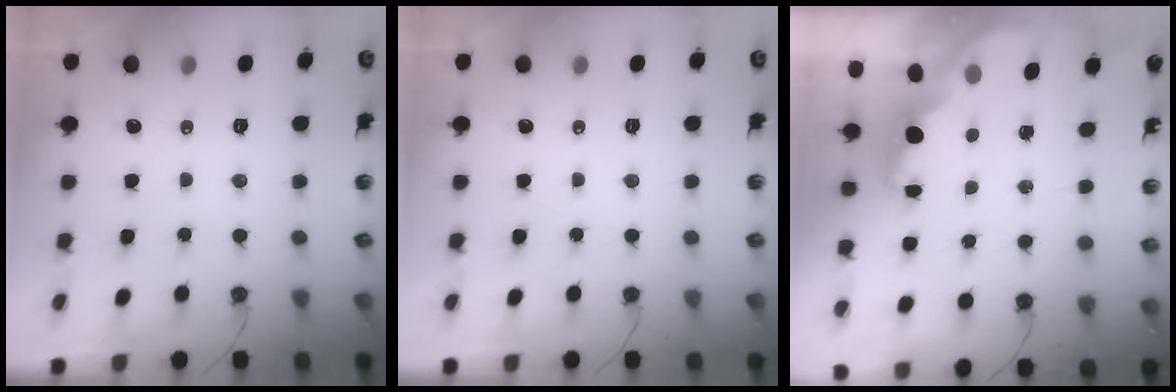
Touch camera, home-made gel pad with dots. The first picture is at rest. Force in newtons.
{"total": 0.0}
{"total": 2.2, "press": 2.1, "slide": 0.8}